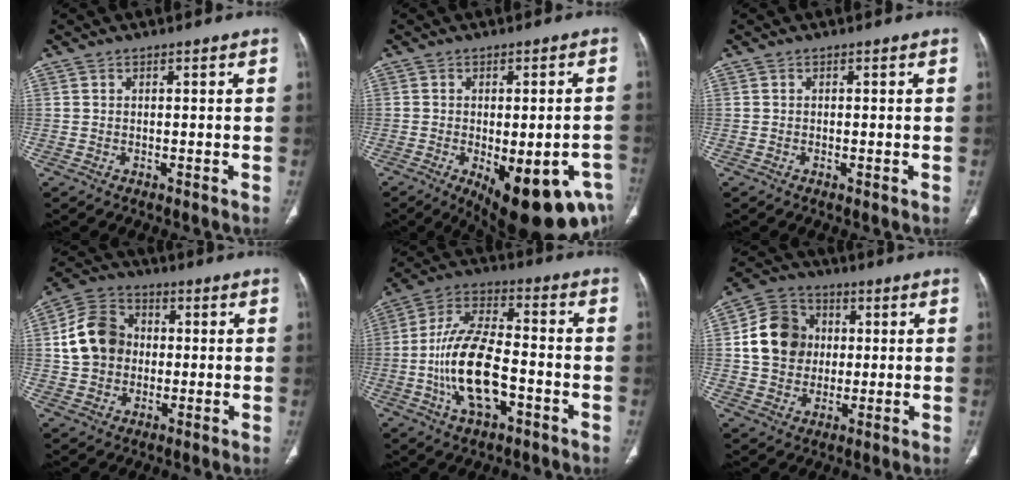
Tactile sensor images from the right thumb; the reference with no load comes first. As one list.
[{"total": 17.3, "force": [-7.6, 6.9, 13.9], "torque": [-0.138, 0.004, -0.087]}, {"total": 0.6, "force": [-0.2, 0.2, 0.5], "torque": [-0.012, -0.002, -0.003]}, {"total": 11.6, "force": [0.5, 9.6, 6.4], "torque": [-0.099, 0.022, 0.002]}, {"total": 16.1, "force": [-4.3, 7.6, 13.6], "torque": [-0.263, 0.033, -0.078]}, {"total": 12.4, "force": [1.2, 10.7, 6.2], "torque": [-0.089, 0.013, 0.017]}]